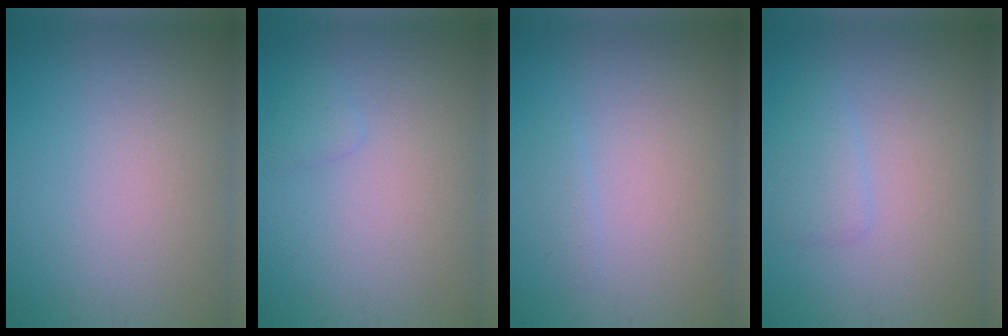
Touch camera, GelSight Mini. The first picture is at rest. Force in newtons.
{"total": 0.8, "press": 0.8, "slide": 0.1}
{"total": 0.8, "press": 0.8, "slide": 0.0}
{"total": 1.8, "press": 1.8, "slide": 0.0}